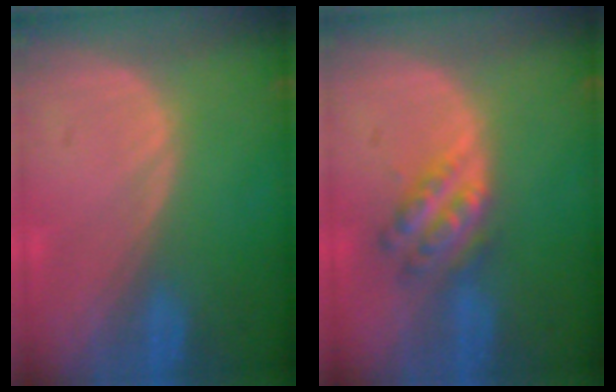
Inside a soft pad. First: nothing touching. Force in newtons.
{"total": 5.5, "press": 5.0, "slide": 2.4}